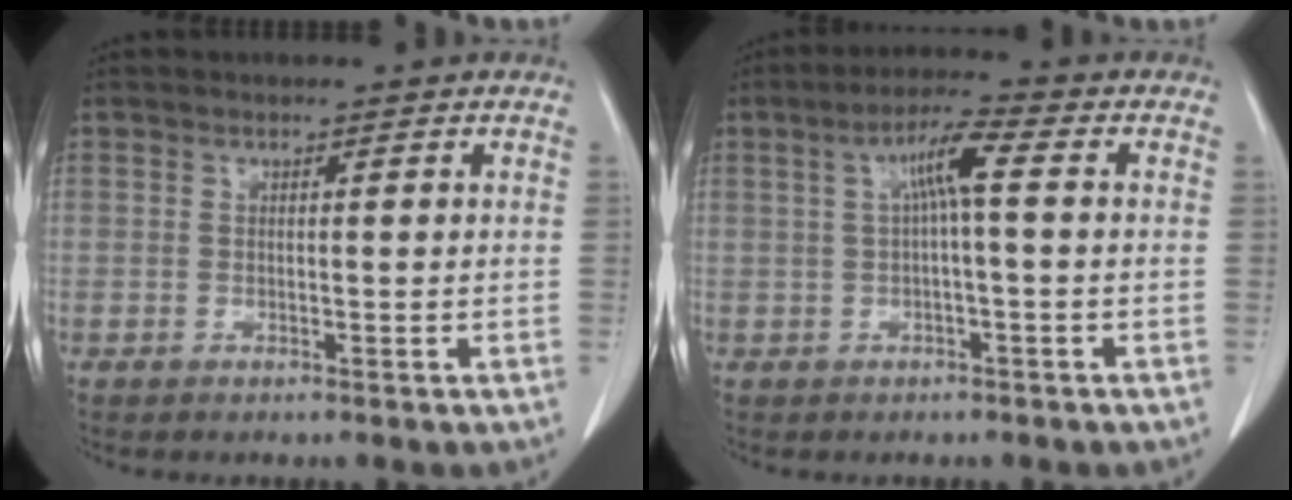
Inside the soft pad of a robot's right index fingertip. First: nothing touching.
{"total": 5.4, "force": [0.8, 0.4, 5.3], "torque": [-0.099, 0.018, 0.015]}